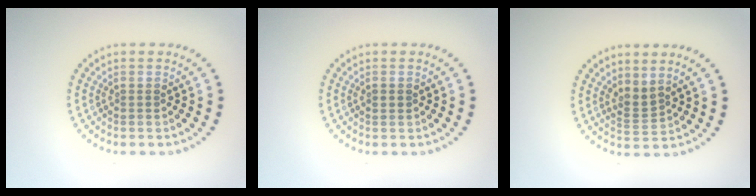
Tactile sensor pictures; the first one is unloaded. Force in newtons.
{"total": 0.9, "press": 0.9, "slide": 0.1}
{"total": 1.8, "press": 1.3, "slide": 1.3}